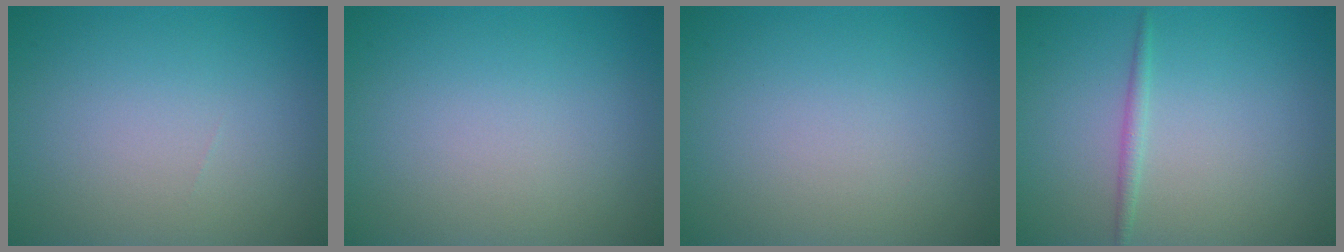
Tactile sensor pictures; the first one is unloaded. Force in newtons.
{"total": 0.0}
{"total": 0.0}
{"total": 1.0, "press": 1.0, "slide": 0.0}